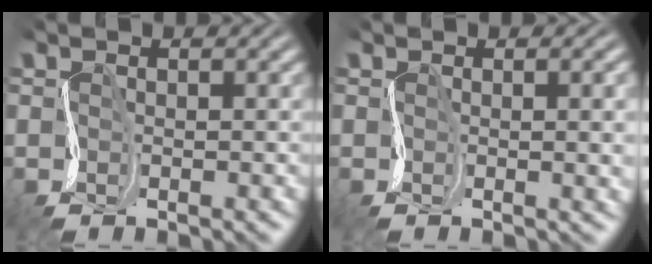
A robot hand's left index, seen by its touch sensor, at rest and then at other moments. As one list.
[{"total": 5.1, "force": [0.1, 2.3, 4.5], "torque": [-0.035, 0.001, 0.004]}]